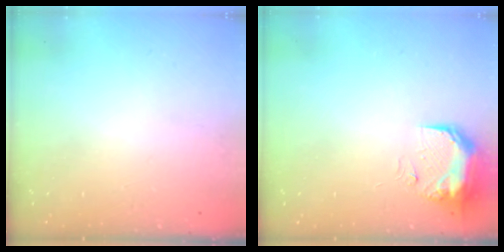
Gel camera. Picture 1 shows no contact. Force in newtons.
{"total": 16.9, "press": 11.4, "slide": 12.5}